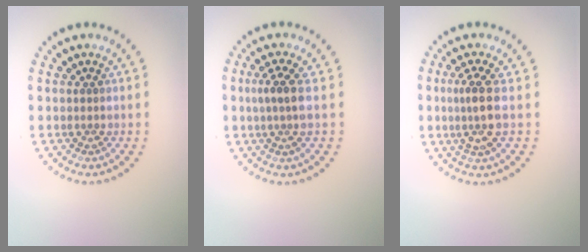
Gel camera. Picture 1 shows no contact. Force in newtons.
{"total": 2.6, "press": 2.0, "slide": 1.6}
{"total": 2.8, "press": 2.4, "slide": 1.4}